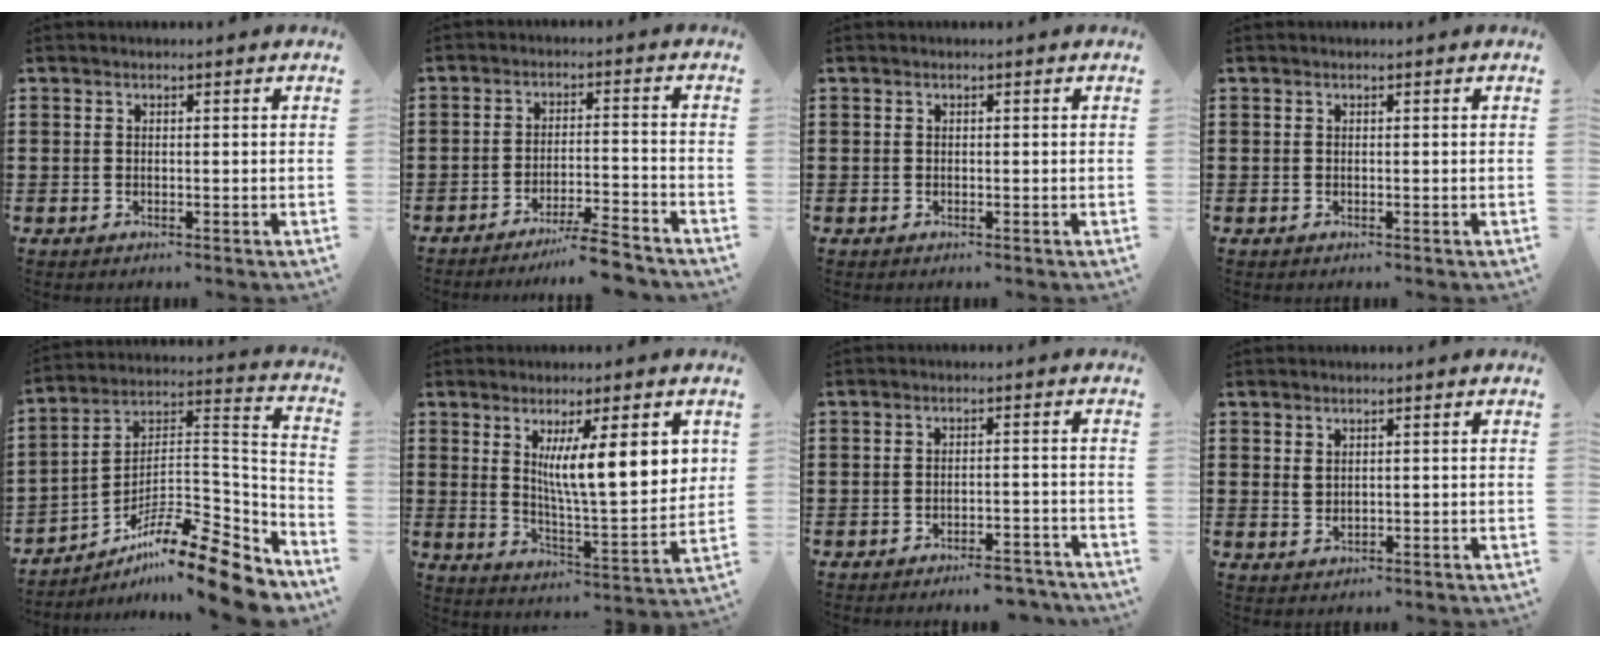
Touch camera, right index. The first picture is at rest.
{"total": 5.7, "force": [-5.1, -0.5, 2.3], "torque": [-0.037, -0.010, -0.098]}
{"total": 0.0}
{"total": 0.0}
{"total": 13.5, "force": [-10.6, 1.9, 8.2], "torque": [-0.120, 0.023, -0.195]}
{"total": 11.4, "force": [4.1, 2.1, 10.4], "torque": [-0.177, -0.010, 0.063]}
{"total": 3.5, "force": [-3.4, 0.0, 0.9], "torque": [-0.017, 0.000, -0.068]}
{"total": 1.2, "force": [0.8, 0.6, 0.7], "torque": [-0.016, 0.004, 0.014]}